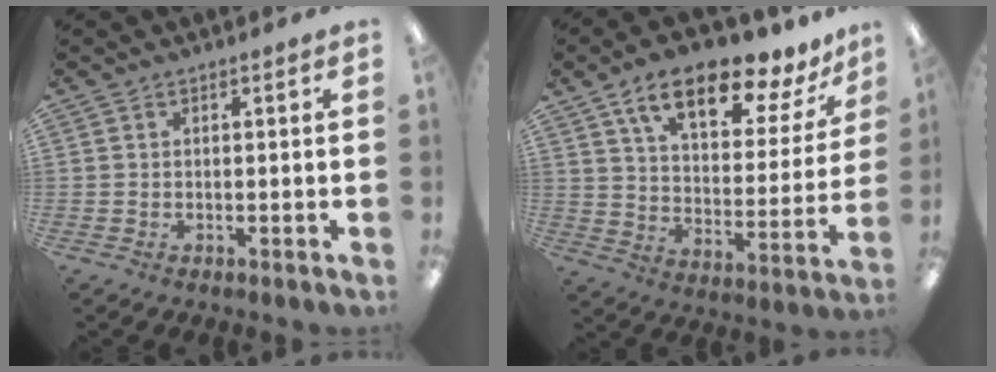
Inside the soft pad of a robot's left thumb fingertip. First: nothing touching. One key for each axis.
{"total": 16.5, "fx": 11.5, "fy": 6.1, "fz": 10.1, "tx": -0.165, "ty": -0.062, "tz": 0.193}